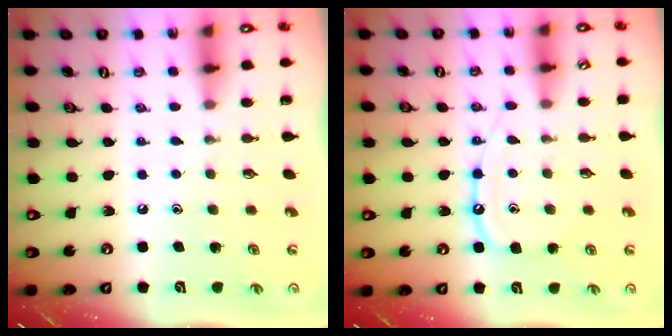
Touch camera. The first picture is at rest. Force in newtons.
{"total": 10.7, "press": 10.7, "slide": 1.0}